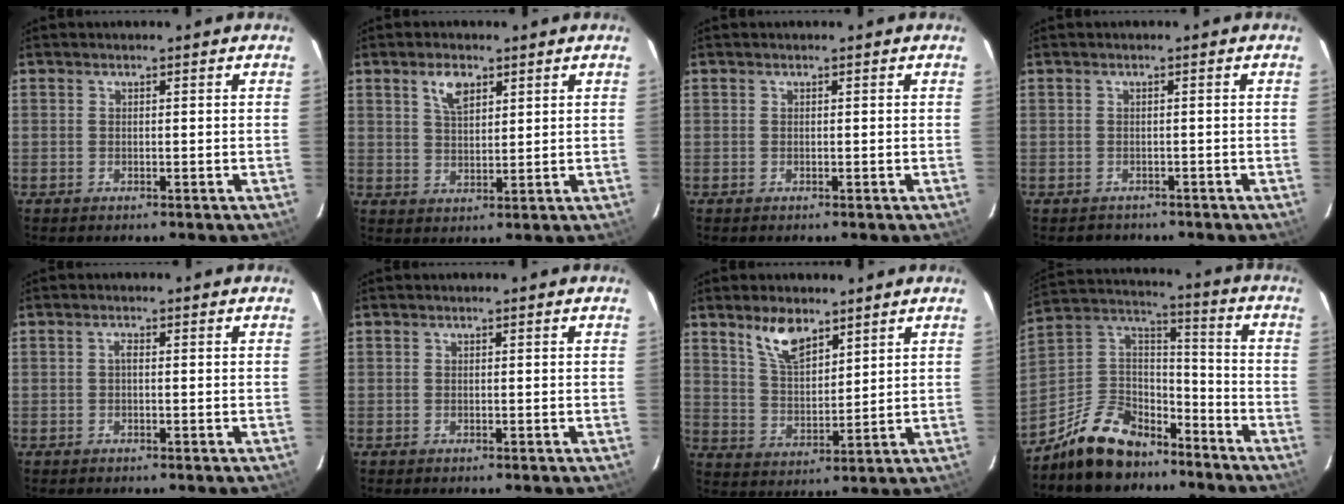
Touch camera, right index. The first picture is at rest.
{"total": 4.9, "force": [2.8, 2.4, 3.3], "torque": [-0.057, 0.006, 0.053]}
{"total": 0.0}
{"total": 2.1, "force": [-1.5, 1.4, -0.1], "torque": [0.000, 0.006, -0.017]}
{"total": 0.8, "force": [-0.1, 0.3, 0.7], "torque": [-0.014, 0.005, -0.003]}
{"total": 0.0}
{"total": 8.2, "force": [5.7, 3.4, 4.9], "torque": [-0.086, 0.004, 0.115]}
{"total": 15.8, "force": [-11.6, 8.4, 6.7], "torque": [-0.156, 0.046, -0.188]}